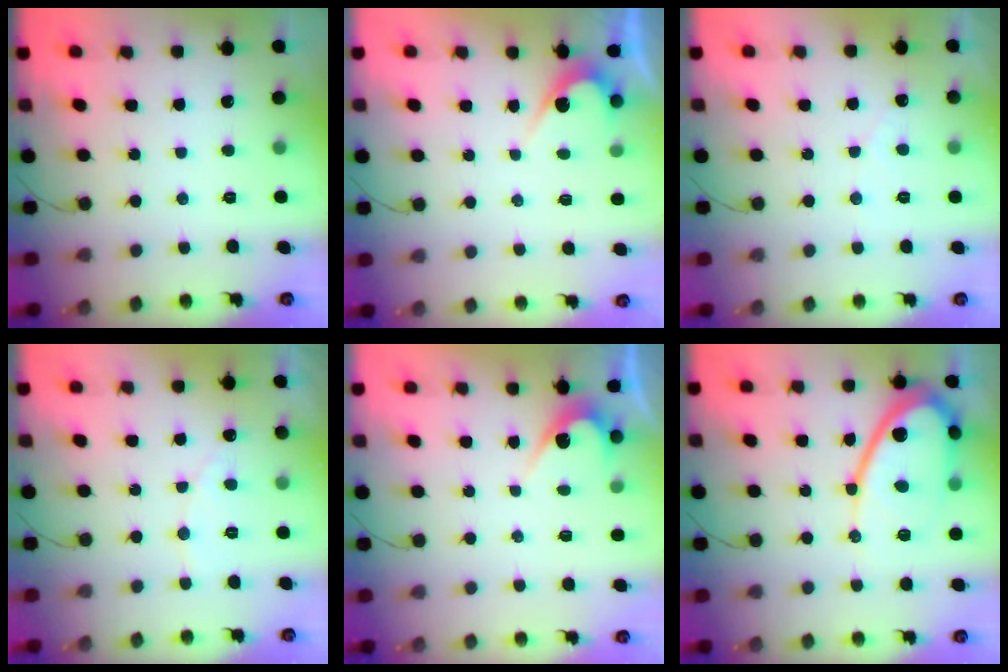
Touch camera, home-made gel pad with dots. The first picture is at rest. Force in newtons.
{"total": 4.2, "press": 4.1, "slide": 0.3}
{"total": 1.7, "press": 1.7, "slide": 0.0}
{"total": 4.5, "press": 4.4, "slide": 0.3}
{"total": 3.6, "press": 3.6, "slide": 0.3}
{"total": 15.0, "press": 14.9, "slide": 1.3}